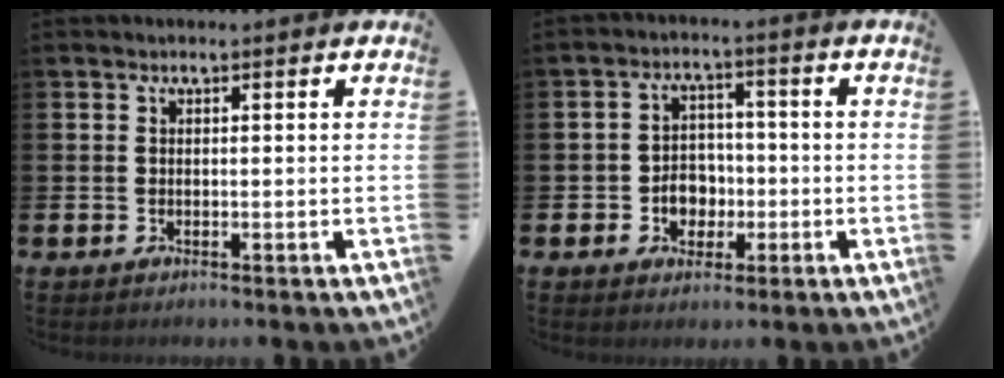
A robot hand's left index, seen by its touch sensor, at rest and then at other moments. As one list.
[{"total": 4.2, "force": [-1.1, 3.7, 1.7], "torque": [-0.034, 0.004, -0.028]}]